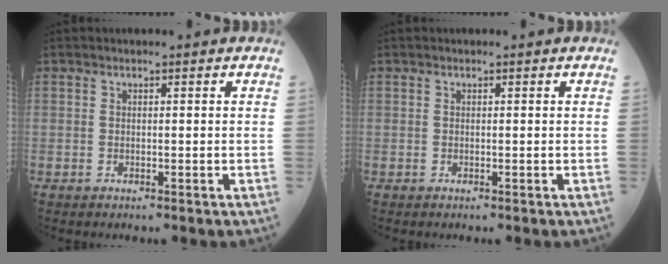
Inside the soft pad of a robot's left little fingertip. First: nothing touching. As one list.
[{"total": 0.0}]